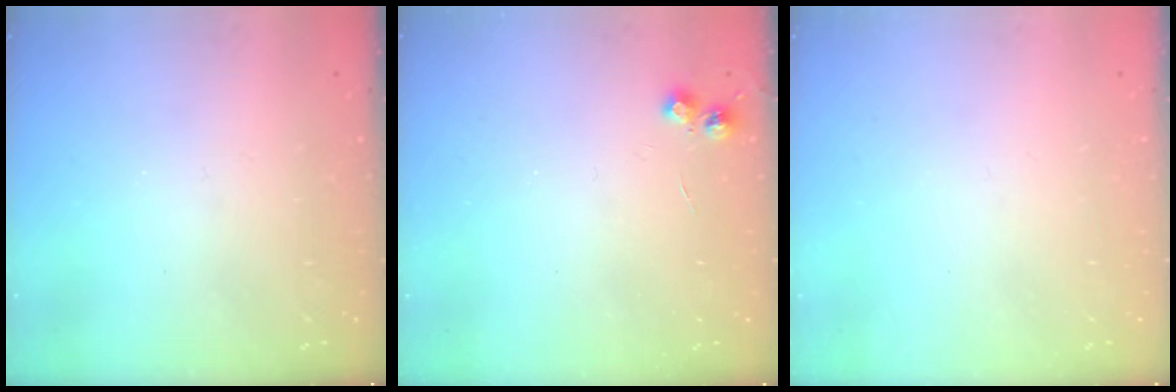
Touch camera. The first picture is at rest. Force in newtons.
{"total": 5.2, "press": 5.2, "slide": 0.5}
{"total": 0.0}